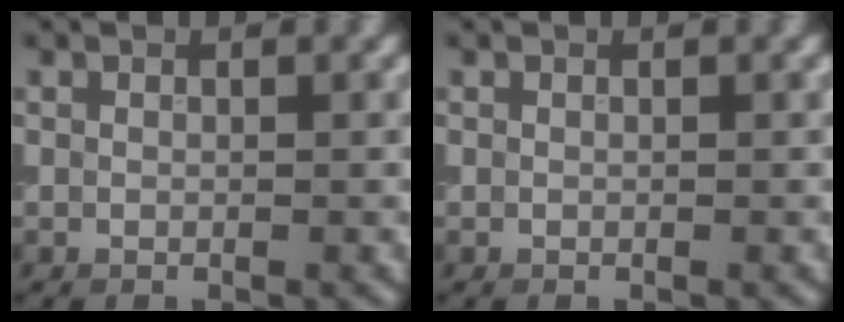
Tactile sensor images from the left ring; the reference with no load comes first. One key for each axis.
{"total": 0.0}